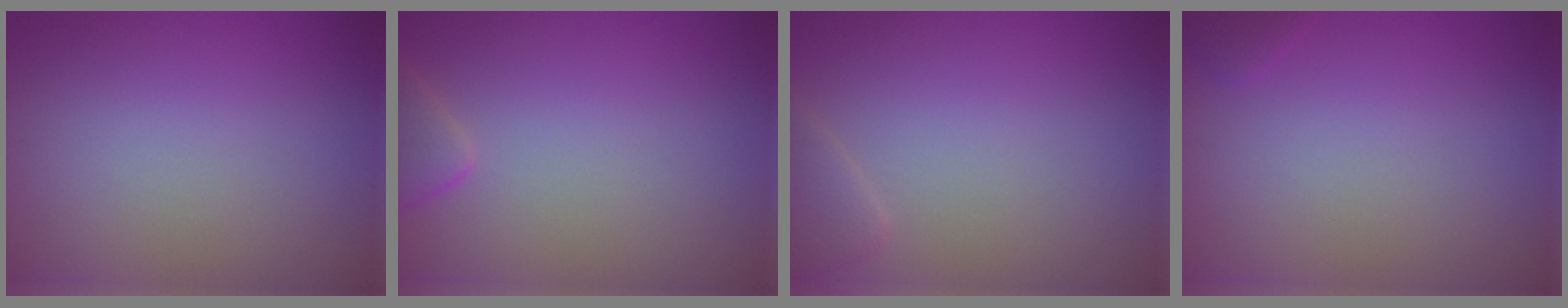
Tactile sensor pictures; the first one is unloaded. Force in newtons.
{"total": 2.0, "press": 2.0, "slide": 0.2}
{"total": 1.6, "press": 1.6, "slide": 0.2}
{"total": 0.7, "press": 0.7, "slide": 0.1}